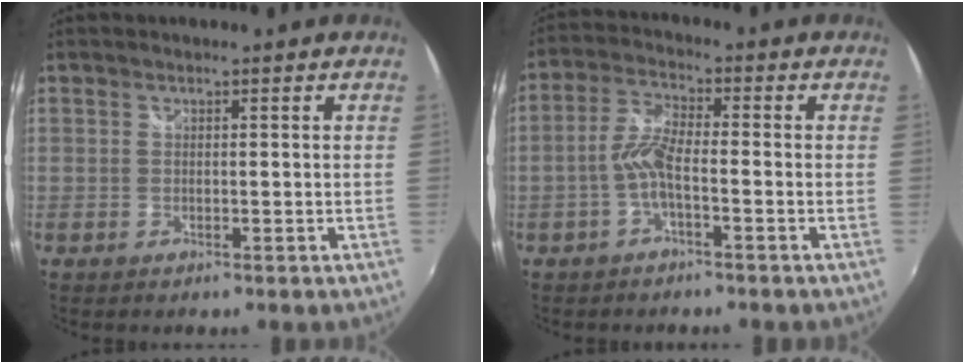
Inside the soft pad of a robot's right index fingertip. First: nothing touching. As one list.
[{"total": 5.1, "force": [-2.0, 1.1, 4.5], "torque": [-0.103, 0.011, -0.041]}]